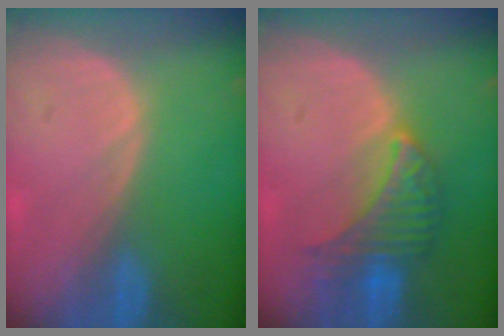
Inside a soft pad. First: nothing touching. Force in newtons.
{"total": 6.6, "press": 6.5, "slide": 0.6}